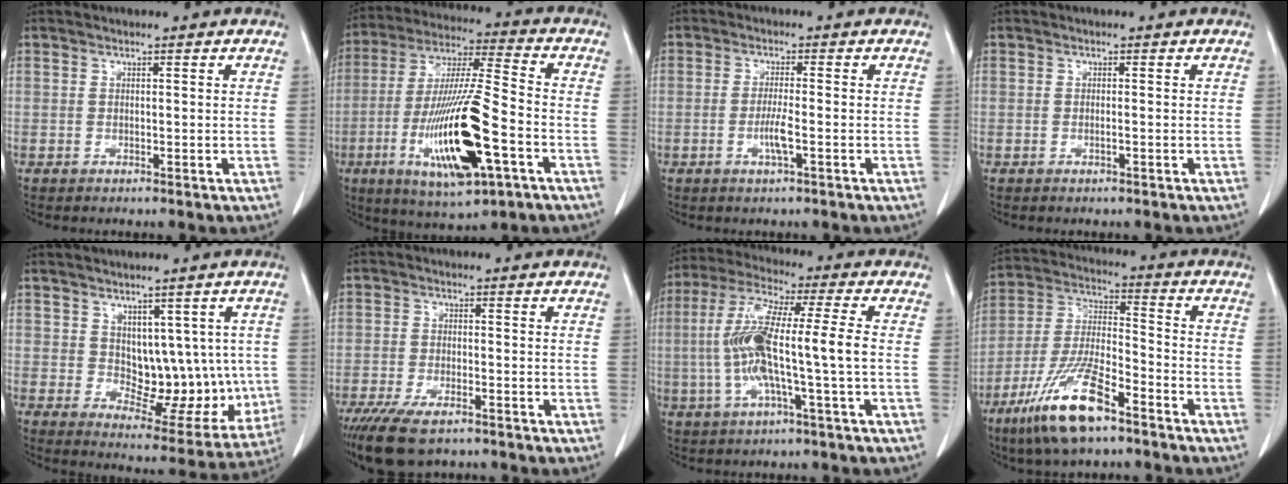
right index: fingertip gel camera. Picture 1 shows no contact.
{"total": 20.1, "force": [-6.6, 3.2, 18.7], "torque": [-0.390, -0.026, -0.111]}
{"total": 3.4, "force": [-1.1, 0.1, 3.2], "torque": [-0.066, -0.005, -0.022]}
{"total": 0.6, "force": [-0.2, 0.0, 0.5], "torque": [-0.012, 0.000, -0.002]}
{"total": 11.0, "force": [1.3, 6.6, 8.8], "torque": [-0.092, 0.005, 0.041]}
{"total": 9.1, "force": [-6.8, 2.7, 5.3], "torque": [-0.092, -0.017, -0.112]}
{"total": 12.3, "force": [-1.4, 0.6, 12.2], "torque": [-0.254, 0.017, -0.033]}
{"total": 14.4, "force": [-9.2, 3.3, 10.6], "torque": [-0.225, -0.021, -0.171]}